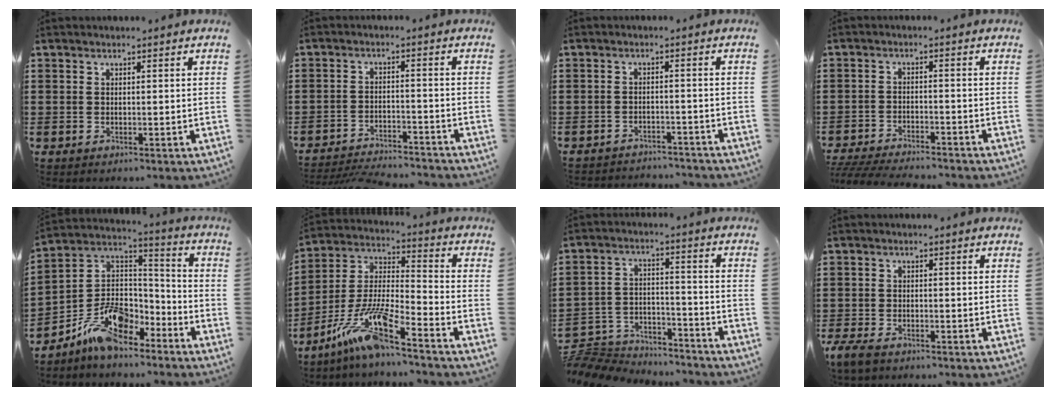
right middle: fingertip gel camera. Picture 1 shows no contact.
{"total": 3.8, "force": [-3.8, 0.3, 0.4], "torque": [-0.018, 0.002, -0.083]}
{"total": 2.6, "force": [-2.6, 0.2, -0.1], "torque": [-0.006, 0.000, -0.056]}
{"total": 4.5, "force": [-4.4, 0.2, 0.9], "torque": [-0.028, -0.007, -0.093]}
{"total": 12.3, "force": [-9.3, 5.7, 5.9], "torque": [-0.121, 0.032, -0.178]}
{"total": 12.2, "force": [-9.1, 1.0, 8.1], "torque": [-0.188, -0.010, -0.187]}
{"total": 7.6, "force": [-7.4, 1.5, 0.7], "torque": [-0.019, 0.012, -0.151]}
{"total": 2.6, "force": [-2.0, 0.9, 1.3], "torque": [-0.045, -0.003, -0.046]}